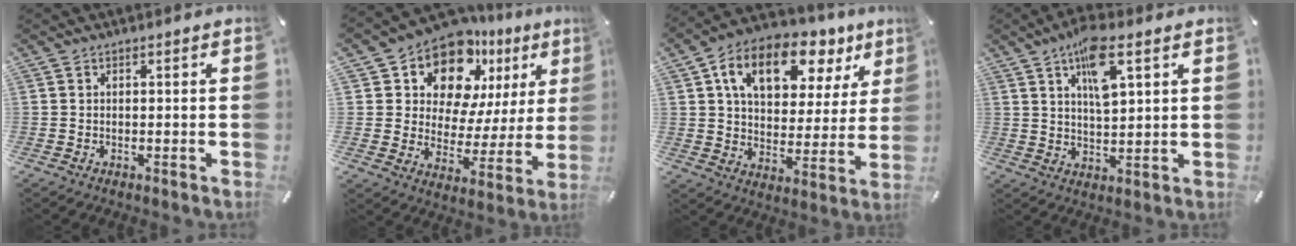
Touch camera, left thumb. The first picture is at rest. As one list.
[{"total": 14.1, "force": [10.6, 8.1, 4.8], "torque": [-0.086, -0.092, 0.188]}, {"total": 15.6, "force": [8.6, 9.5, 8.9], "torque": [-0.138, -0.036, 0.148]}, {"total": 10.3, "force": [5.5, 3.8, 7.9], "torque": [-0.133, -0.012, 0.092]}]